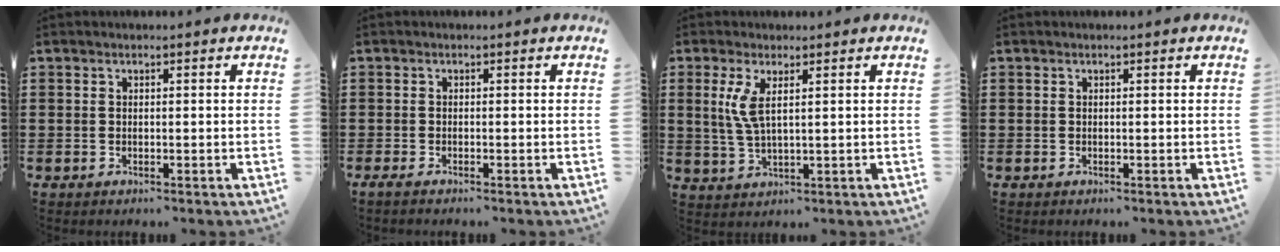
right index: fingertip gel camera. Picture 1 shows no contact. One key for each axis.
{"total": 0.8, "fx": -0.7, "fy": -0.1, "fz": 0.4, "tx": -0.007, "ty": -0.007, "tz": -0.012}
{"total": 4.3, "fx": 1.4, "fy": 1.3, "fz": 3.8, "tx": -0.096, "ty": -0.004, "tz": 0.020}
{"total": 0.0}